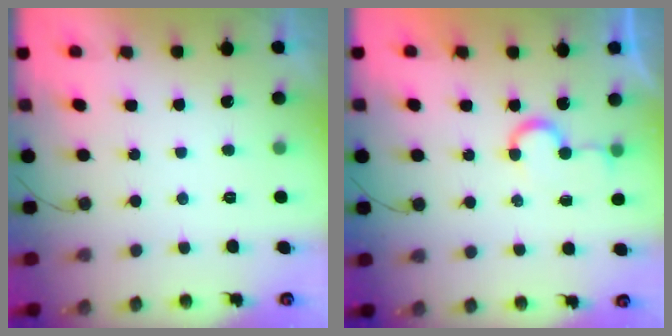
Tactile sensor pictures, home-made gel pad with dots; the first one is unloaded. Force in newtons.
{"total": 5.6, "press": 5.1, "slide": 2.3}